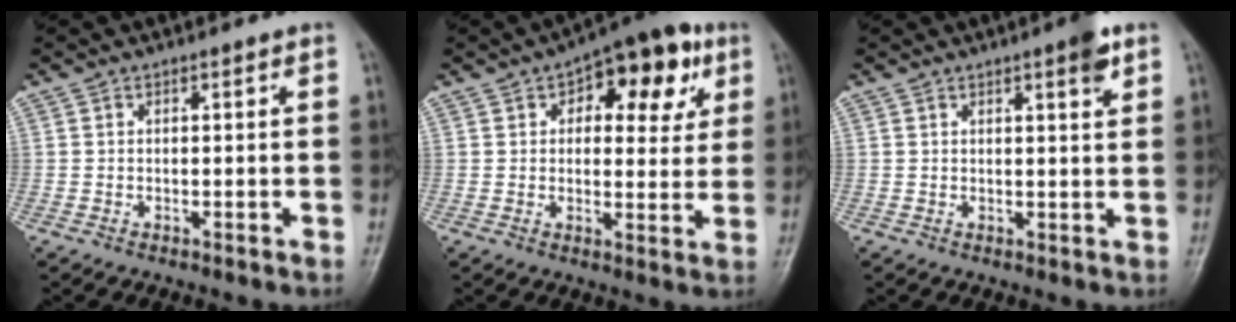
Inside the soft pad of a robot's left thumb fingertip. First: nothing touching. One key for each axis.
{"total": 14.1, "fx": 5.7, "fy": 7.4, "fz": 10.6, "tx": -0.089, "ty": 0.002, "tz": 0.071}
{"total": 3.6, "fx": 2.1, "fy": 0.6, "fz": 2.9, "tx": -0.036, "ty": -0.010, "tz": 0.026}